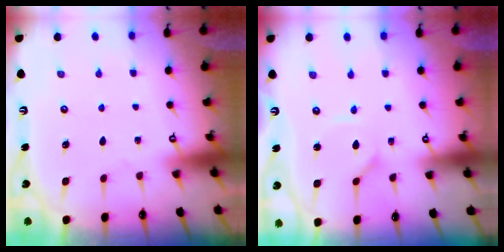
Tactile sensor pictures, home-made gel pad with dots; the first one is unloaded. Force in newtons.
{"total": 1.3, "press": 1.2, "slide": 0.3}